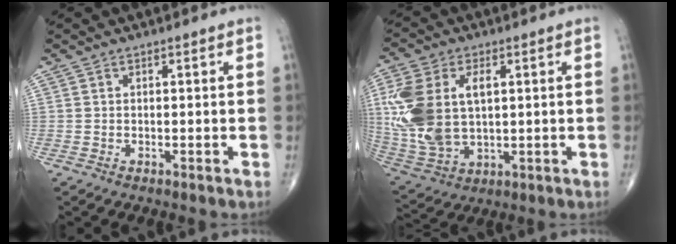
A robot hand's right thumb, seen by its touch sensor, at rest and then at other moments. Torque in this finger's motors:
{"motor_torque": [2.09, 2.37, 1.92, 0.39, 0.26]}